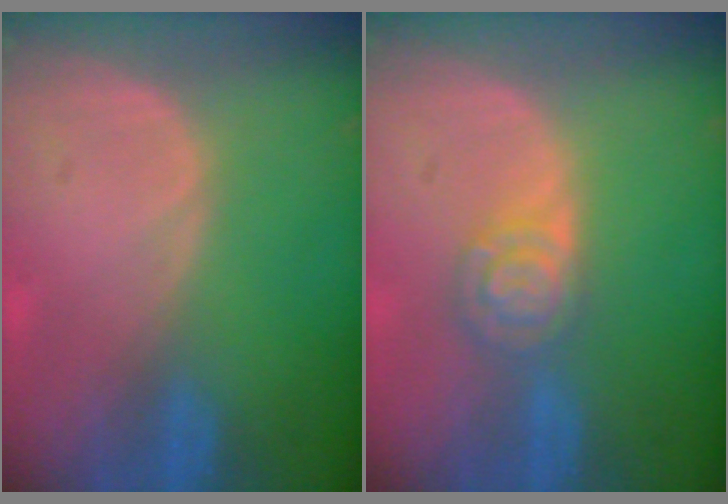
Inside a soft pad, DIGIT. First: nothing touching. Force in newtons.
{"total": 5.1, "press": 4.5, "slide": 2.6}